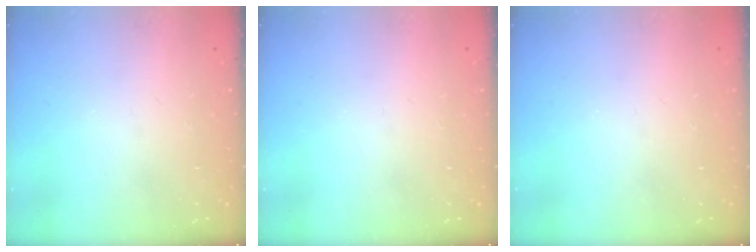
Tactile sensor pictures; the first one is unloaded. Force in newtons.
{"total": 0.0}
{"total": 0.0}